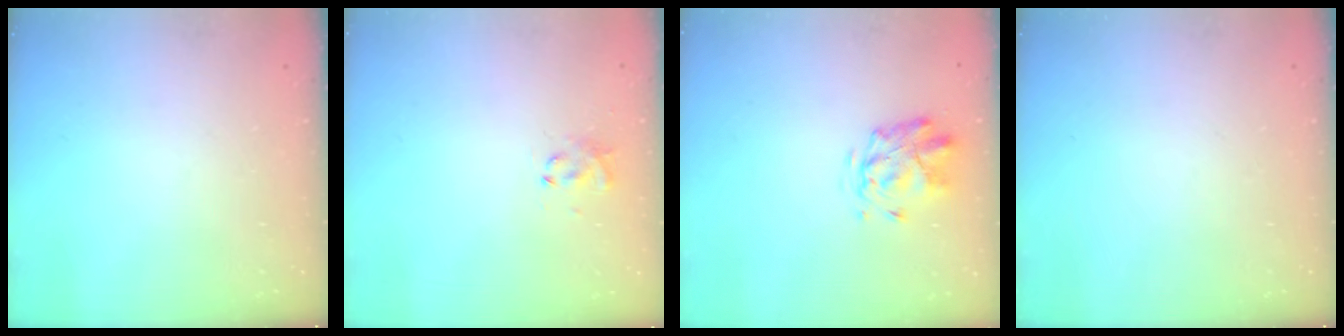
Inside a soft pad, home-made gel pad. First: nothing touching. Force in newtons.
{"total": 2.8, "press": 2.6, "slide": 1.0}
{"total": 2.8, "press": 2.4, "slide": 1.4}
{"total": 0.0}